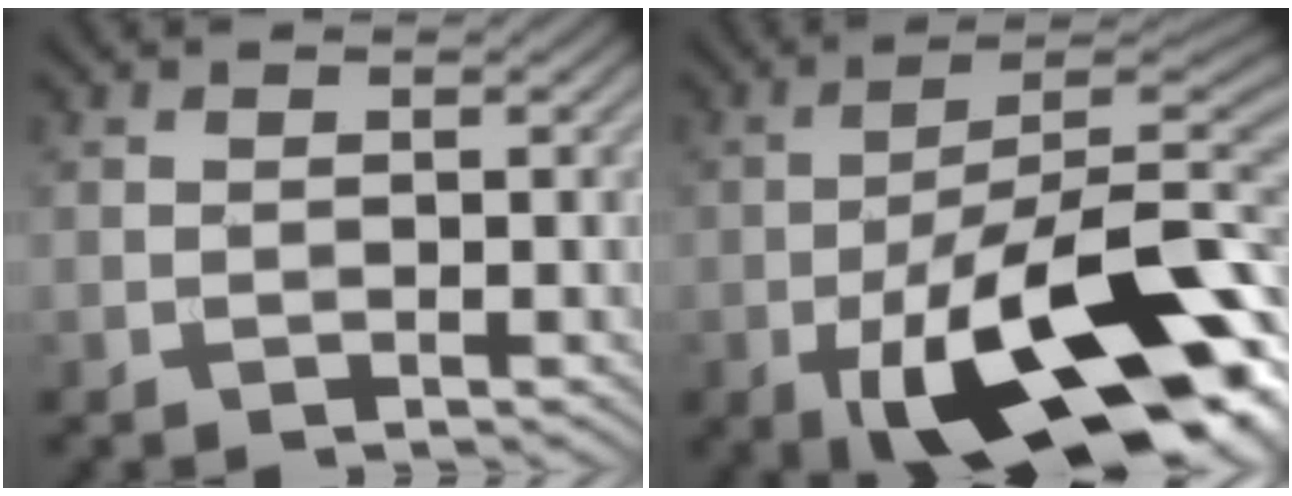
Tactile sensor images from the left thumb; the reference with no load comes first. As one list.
[{"total": 20.5, "force": [-8.7, 8.4, 16.6], "torque": [-0.259, -0.019, -0.145]}]